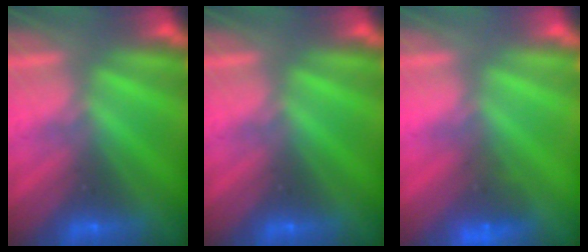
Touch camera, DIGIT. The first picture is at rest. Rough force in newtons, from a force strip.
{"total": 0.0}
{"total": 4.7}